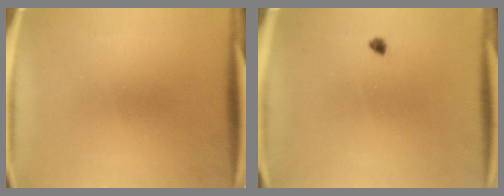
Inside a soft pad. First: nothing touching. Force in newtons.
{"total": 0.9}